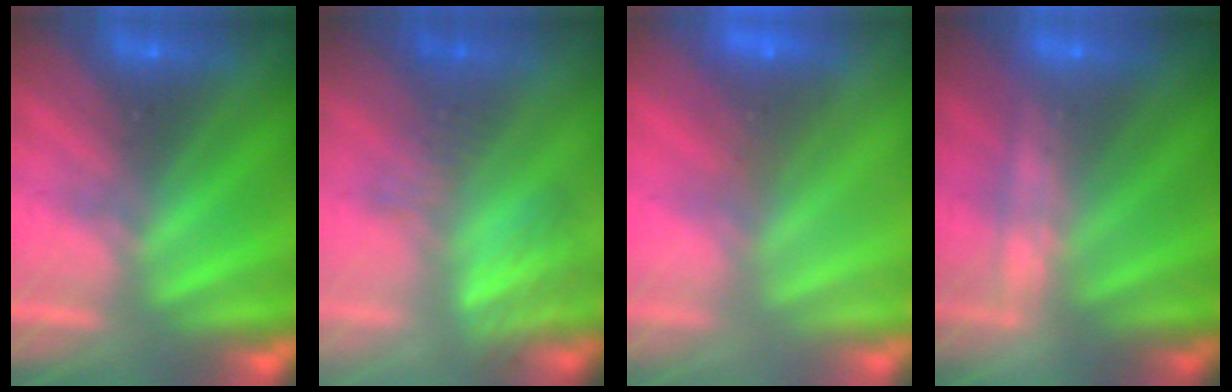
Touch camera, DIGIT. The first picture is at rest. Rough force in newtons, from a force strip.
{"total": 2.8}
{"total": 8.5}
{"total": 2.2}